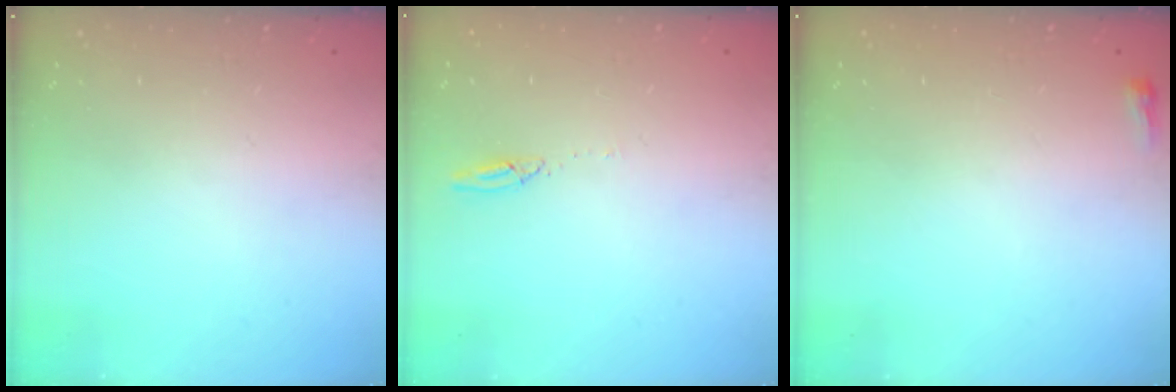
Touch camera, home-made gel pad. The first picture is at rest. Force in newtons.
{"total": 2.7, "press": 2.7, "slide": 0.2}
{"total": 2.4, "press": 2.4, "slide": 0.6}